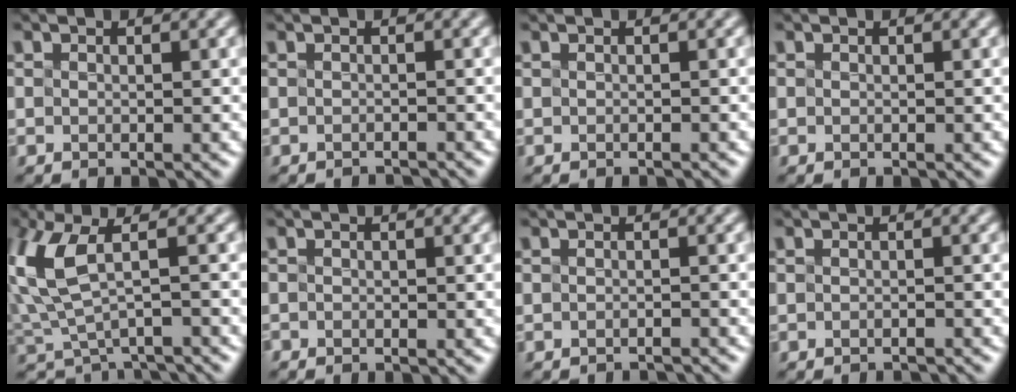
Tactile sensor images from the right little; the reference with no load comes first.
{"total": 1.8, "force": [-1.7, 0.0, 0.5], "torque": [0.003, -0.014, -0.025]}
{"total": 0.6, "force": [-0.3, 0.2, 0.5], "torque": [0.002, -0.006, -0.012]}
{"total": 0.0}
{"total": 6.0, "force": [0.5, 3.0, 5.2], "torque": [-0.131, -0.021, 0.024]}
{"total": 0.6, "force": [-0.6, -0.1, 0.0], "torque": [0.000, -0.012, -0.005]}
{"total": 2.0, "force": [-2.0, -0.1, 0.4], "torque": [0.002, -0.012, -0.026]}
{"total": 1.5, "force": [-1.4, 0.0, 0.5], "torque": [0.005, -0.011, -0.022]}